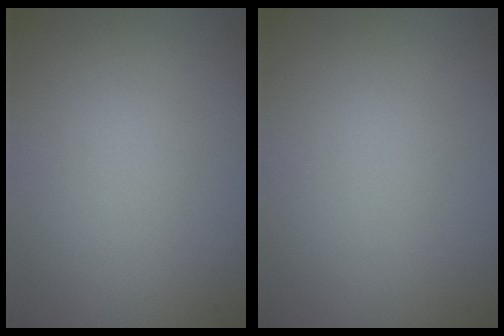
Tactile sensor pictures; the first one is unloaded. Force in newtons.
{"total": 0.0}